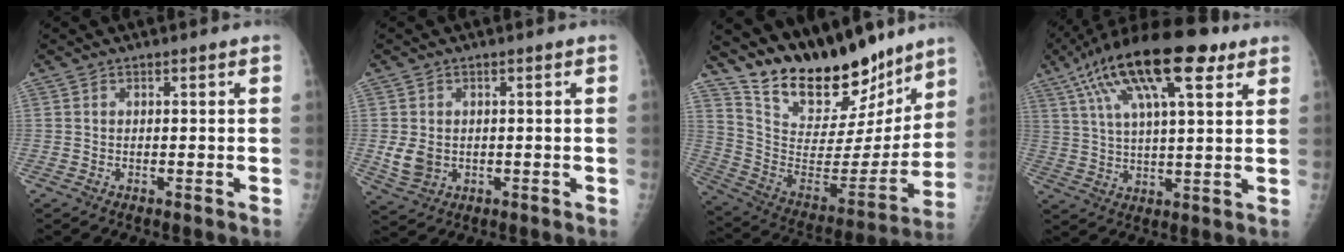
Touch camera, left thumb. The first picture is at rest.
{"total": 4.6, "force": [-0.2, 3.6, 2.7], "torque": [-0.043, -0.007, 0.007]}
{"total": 24.2, "force": [19.8, 9.1, 10.5], "torque": [-0.135, -0.107, 0.322]}
{"total": 20.3, "force": [10.3, 6.8, 16.1], "torque": [-0.277, 0.000, 0.173]}